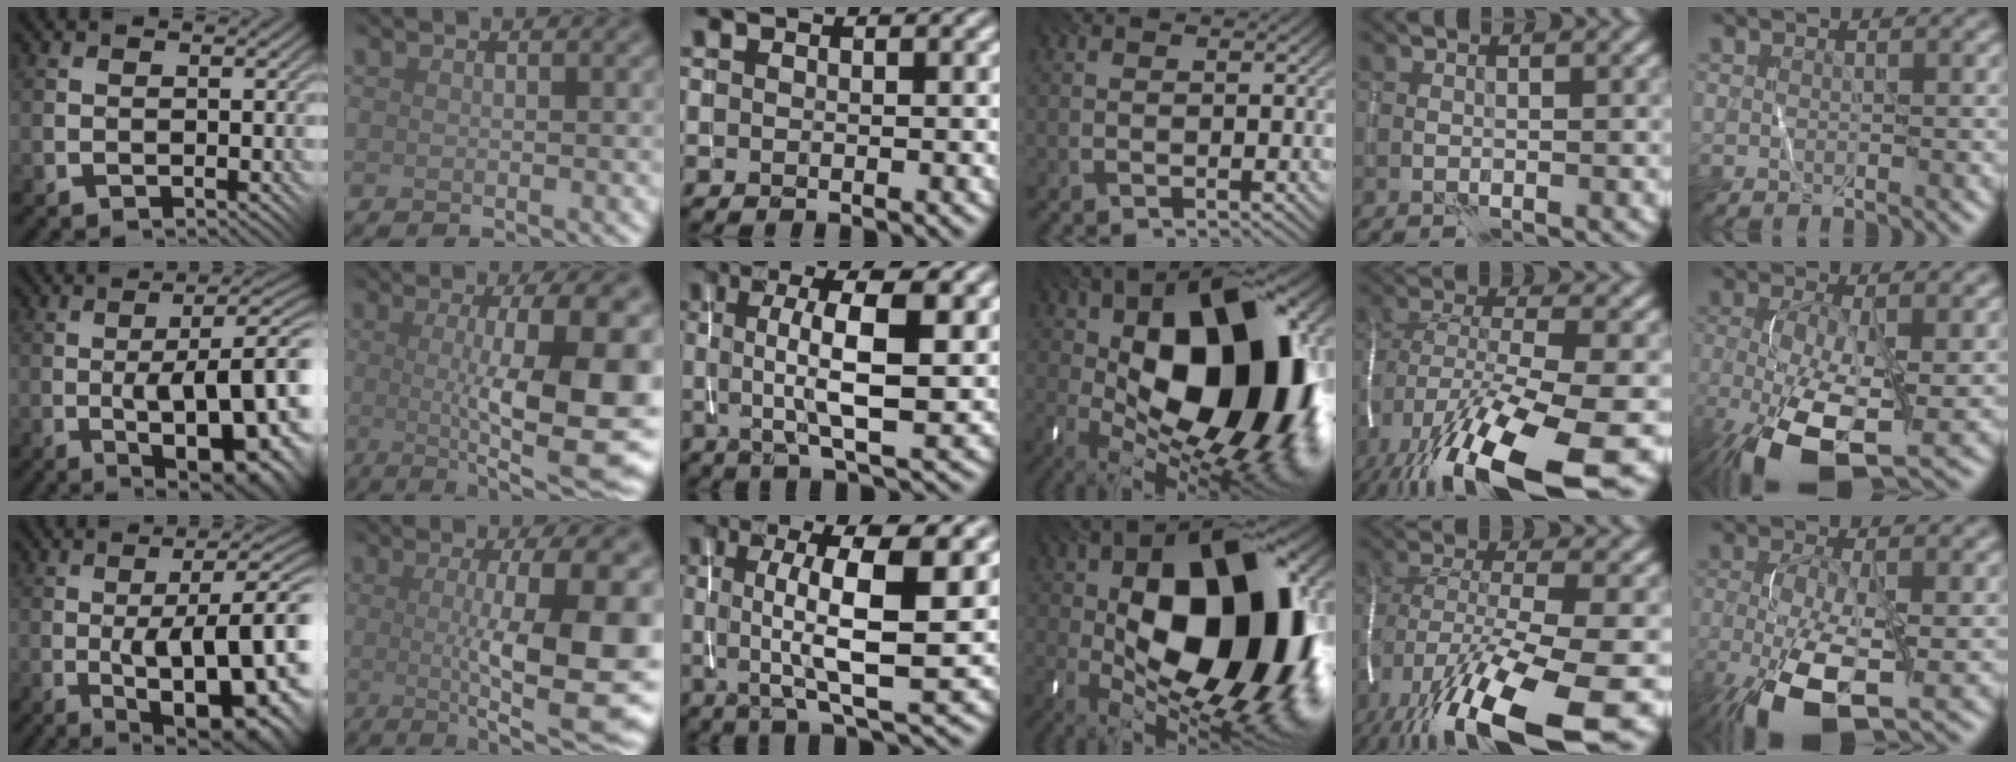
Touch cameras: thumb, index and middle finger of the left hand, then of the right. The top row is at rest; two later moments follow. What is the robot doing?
{"motion": "wrap", "object": "thread"}